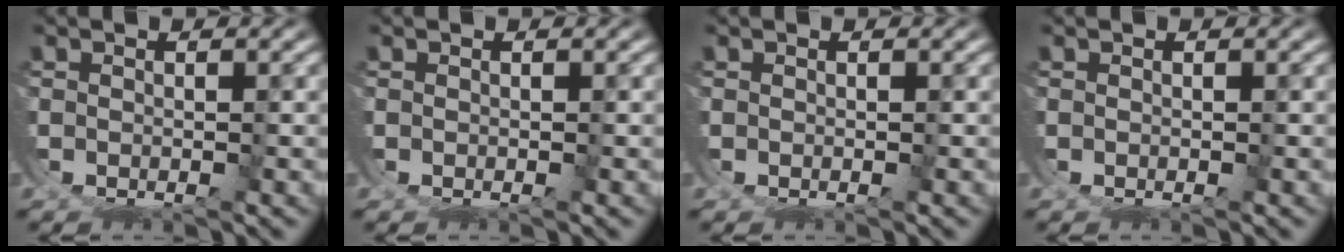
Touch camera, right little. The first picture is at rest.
{"total": 0.0}
{"total": 0.0}
{"total": 0.0}